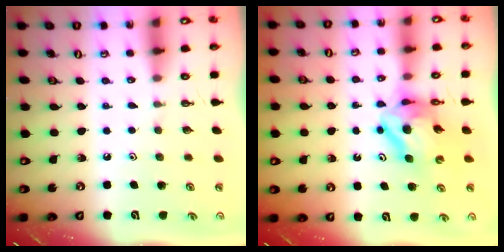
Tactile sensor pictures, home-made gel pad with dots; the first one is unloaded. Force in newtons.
{"total": 9.5, "press": 9.5, "slide": 1.0}